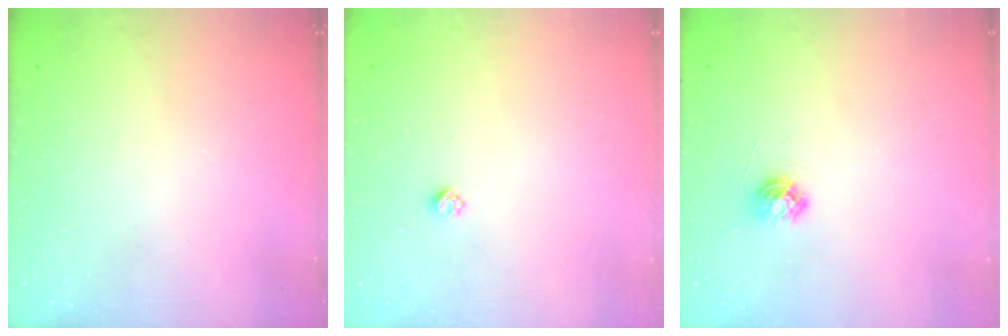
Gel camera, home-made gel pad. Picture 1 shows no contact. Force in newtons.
{"total": 2.3, "press": 2.3, "slide": 0.2}
{"total": 5.2, "press": 5.2, "slide": 0.5}